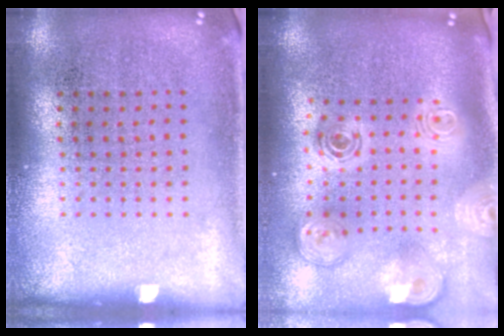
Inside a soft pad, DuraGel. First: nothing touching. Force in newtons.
{"total": 3.0, "press": 2.0, "slide": 2.1}